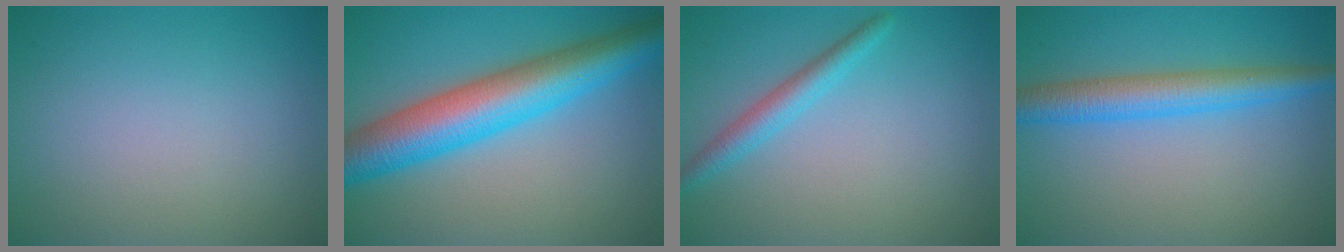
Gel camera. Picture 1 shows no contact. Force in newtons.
{"total": 9.2, "press": 9.2, "slide": 0.2}
{"total": 2.4, "press": 2.4, "slide": 0.1}
{"total": 4.7, "press": 4.7, "slide": 0.0}